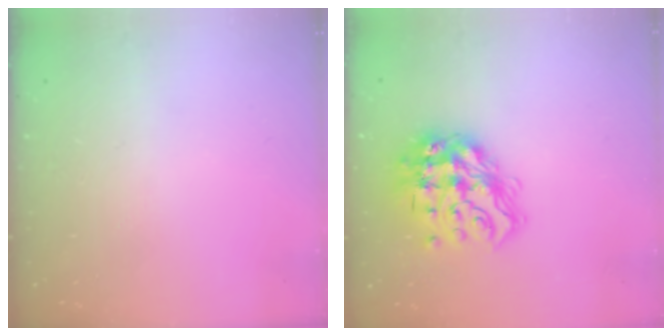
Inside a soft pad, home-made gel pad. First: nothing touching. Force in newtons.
{"total": 18.0, "press": 18.0, "slide": 1.8}